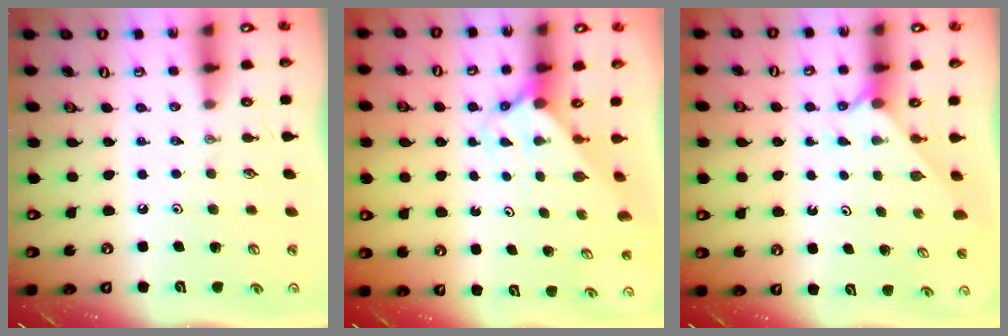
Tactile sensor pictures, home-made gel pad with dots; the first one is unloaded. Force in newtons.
{"total": 1.8, "press": 1.8, "slide": 0.2}
{"total": 2.1, "press": 2.1, "slide": 0.3}